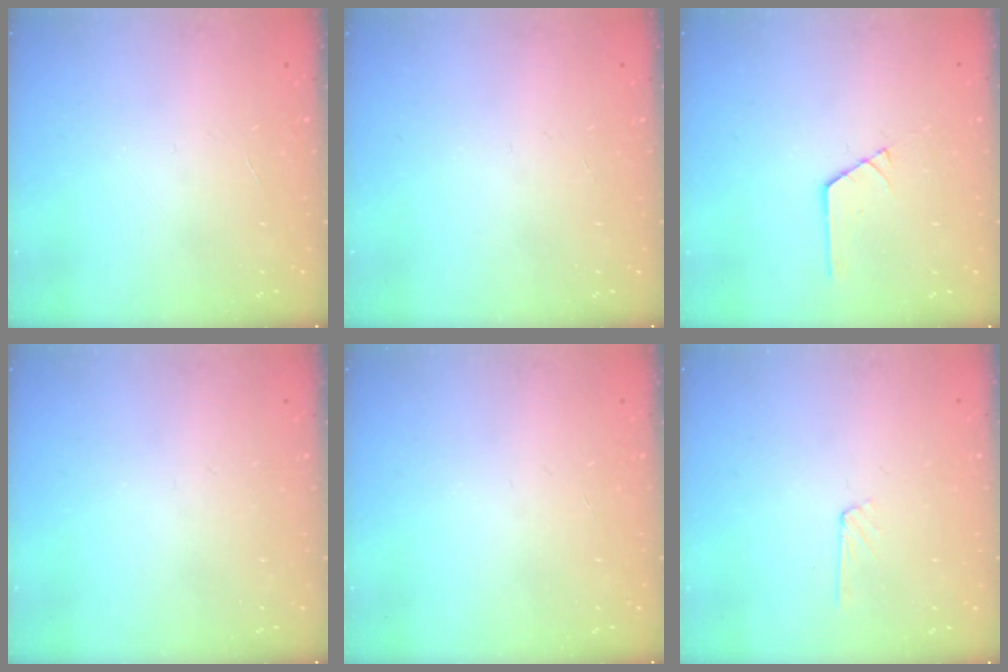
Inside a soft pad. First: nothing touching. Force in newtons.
{"total": 0.0}
{"total": 1.2, "press": 1.2, "slide": 0.1}
{"total": 0.0}
{"total": 0.0}
{"total": 2.9, "press": 2.9, "slide": 0.3}